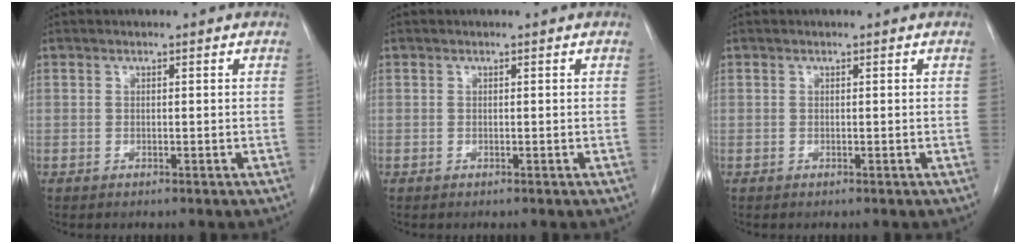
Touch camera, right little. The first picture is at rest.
{"total": 0.0}
{"total": 0.0}